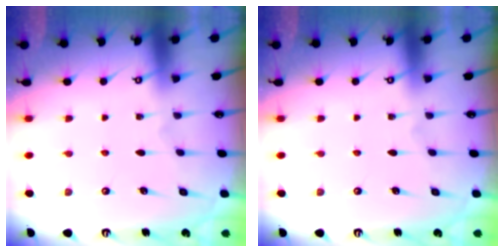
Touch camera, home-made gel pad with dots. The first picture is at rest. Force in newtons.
{"total": 0.0}